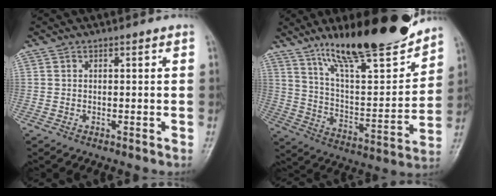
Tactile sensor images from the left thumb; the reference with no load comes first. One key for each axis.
{"total": 21.8, "fx": 16.5, "fy": 5.0, "fz": 13.2, "tx": -0.177, "ty": -0.087, "tz": 0.281}